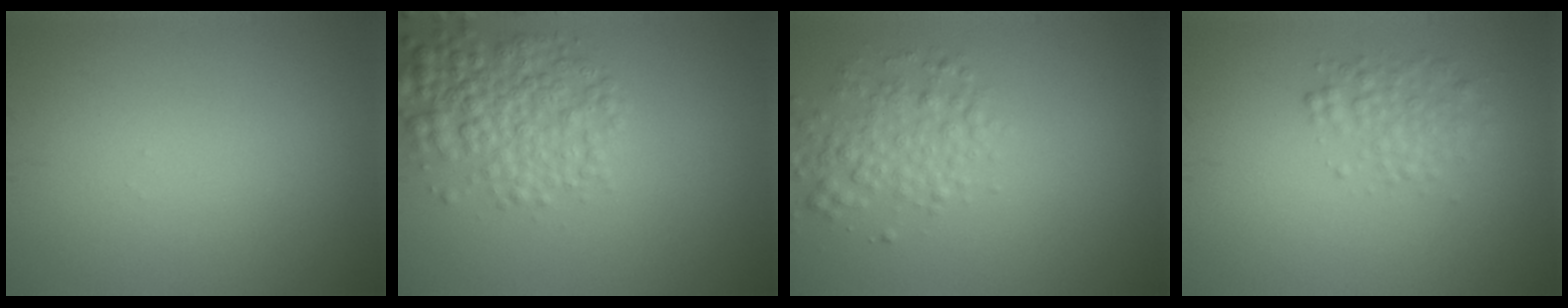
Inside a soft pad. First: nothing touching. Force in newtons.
{"total": 5.0, "press": 5.0, "slide": 0.1}
{"total": 3.1, "press": 3.1, "slide": 0.1}
{"total": 2.4, "press": 2.4, "slide": 0.1}